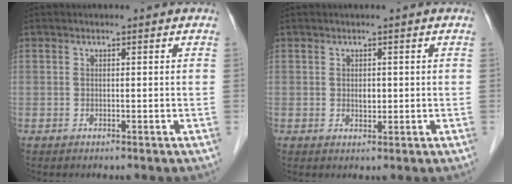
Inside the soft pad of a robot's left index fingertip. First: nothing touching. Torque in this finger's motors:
{"motor_torque": [0.13, -0.01, 0.09, 0.01]}